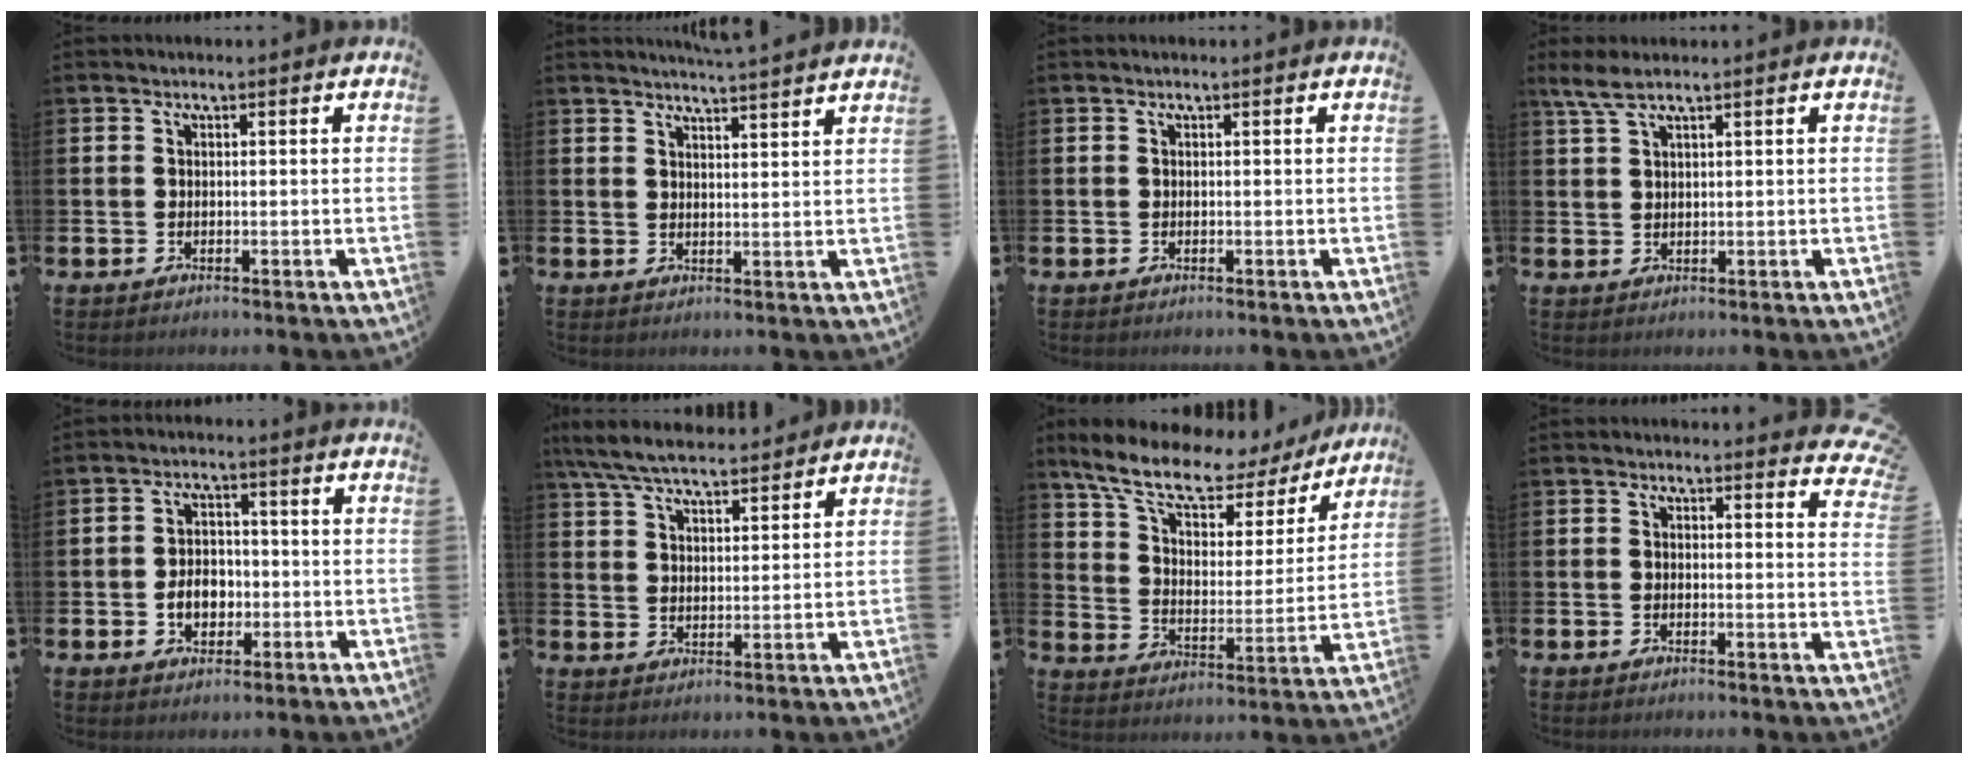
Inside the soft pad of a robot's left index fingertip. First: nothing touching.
{"total": 3.9, "force": [3.8, -0.8, 0.1], "torque": [-0.007, -0.025, 0.069]}
{"total": 0.0}
{"total": 3.2, "force": [2.3, 0.6, 2.1], "torque": [-0.051, 0.003, 0.043]}
{"total": 4.2, "force": [-1.0, 3.1, 2.7], "torque": [-0.037, -0.001, -0.025]}
{"total": 7.1, "force": [6.6, 1.2, 2.2], "torque": [-0.068, -0.026, 0.121]}
{"total": 11.0, "force": [9.1, 3.6, 5.1], "torque": [-0.124, -0.055, 0.151]}
{"total": 2.2, "force": [2.1, 0.5, 0.2], "torque": [0.012, -0.015, 0.034]}